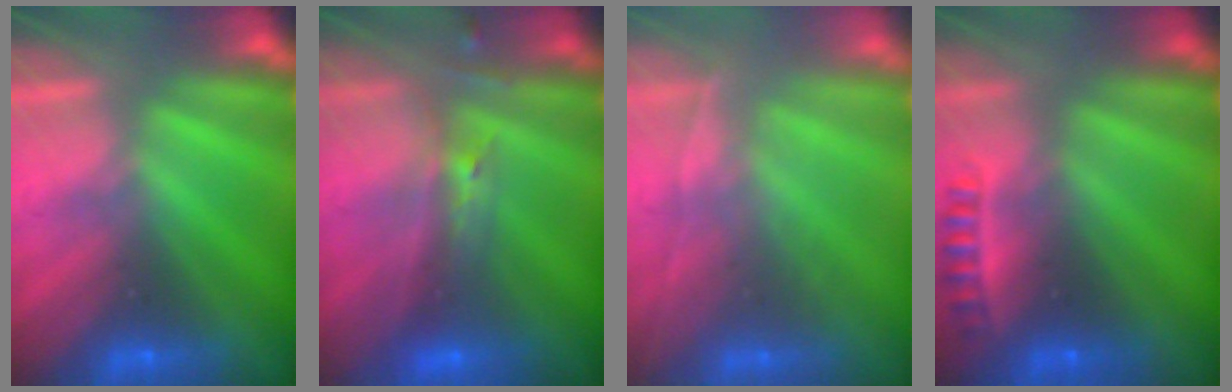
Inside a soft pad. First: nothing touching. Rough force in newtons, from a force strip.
{"total": 2.4}
{"total": 2.0}
{"total": 2.4}